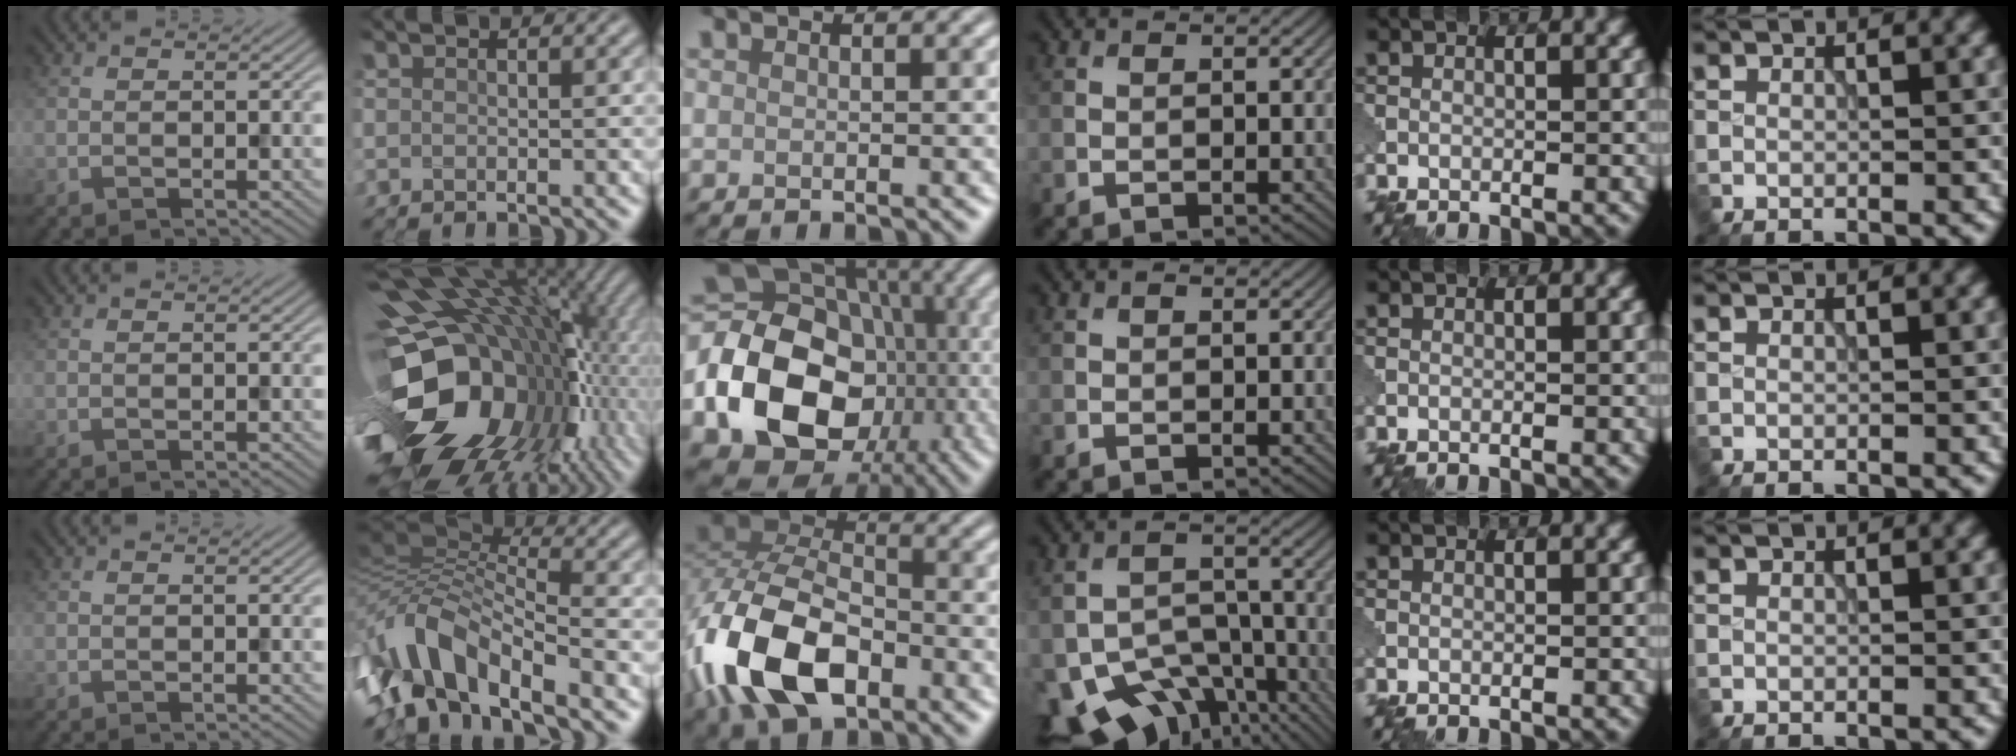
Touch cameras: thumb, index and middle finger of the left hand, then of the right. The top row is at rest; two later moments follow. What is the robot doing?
{"motion": "assemble", "object": "puzzle pieces"}